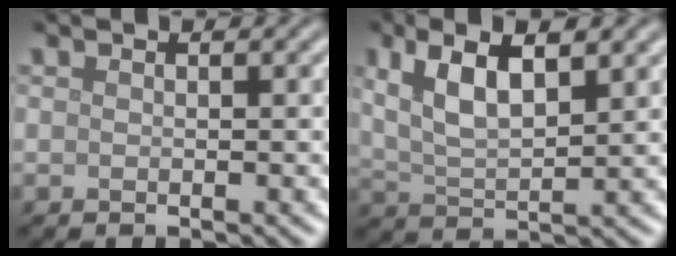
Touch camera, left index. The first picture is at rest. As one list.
[{"total": 6.5, "force": [3.0, 2.4, 5.2], "torque": [-0.102, 0.005, 0.056]}]